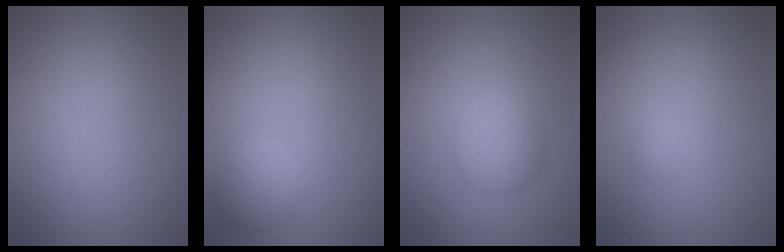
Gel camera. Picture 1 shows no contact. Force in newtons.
{"total": 2.1, "press": 2.1, "slide": 0.0}
{"total": 2.7, "press": 2.7, "slide": 0.1}
{"total": 0.6, "press": 0.6, "slide": 0.0}